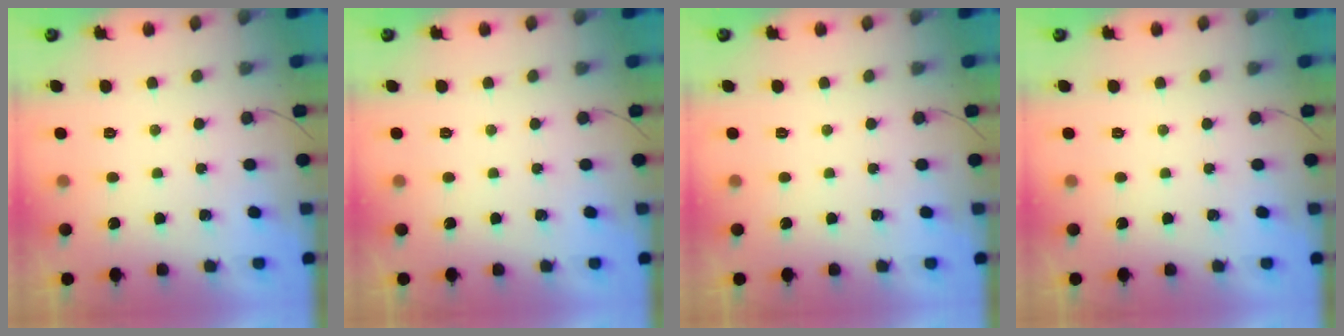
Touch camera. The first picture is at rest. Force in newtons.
{"total": 0.0}
{"total": 0.0}
{"total": 0.0}